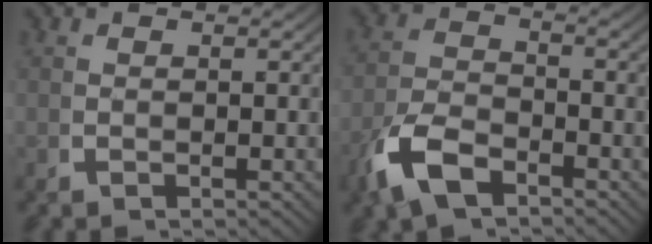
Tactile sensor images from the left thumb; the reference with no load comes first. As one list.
[{"total": 5.1, "force": [-2.9, 3.0, 3.1], "torque": [-0.069, -0.011, -0.050]}]